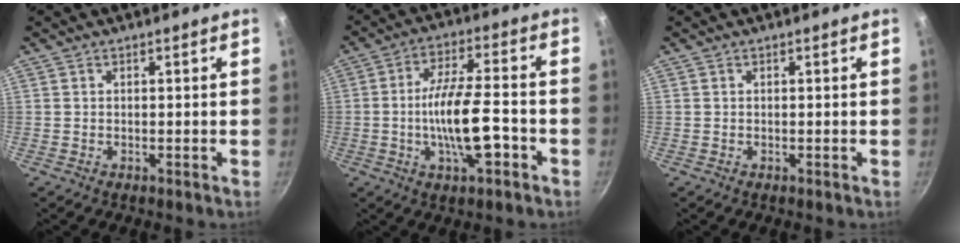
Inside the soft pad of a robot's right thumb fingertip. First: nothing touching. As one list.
[{"total": 12.5, "force": [-3.6, 4.0, 11.3], "torque": [-0.191, 0.025, -0.067]}, {"total": 0.0}]